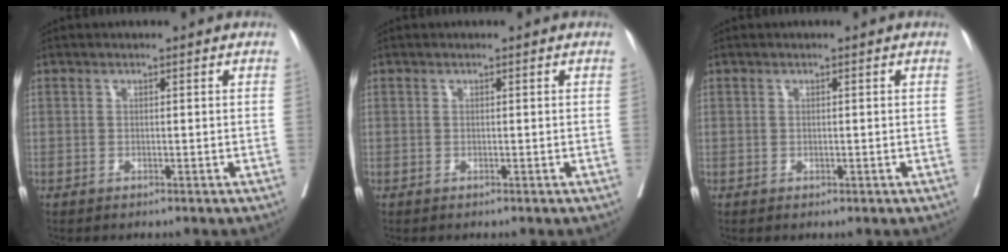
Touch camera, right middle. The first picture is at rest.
{"total": 0.0}
{"total": 0.0}